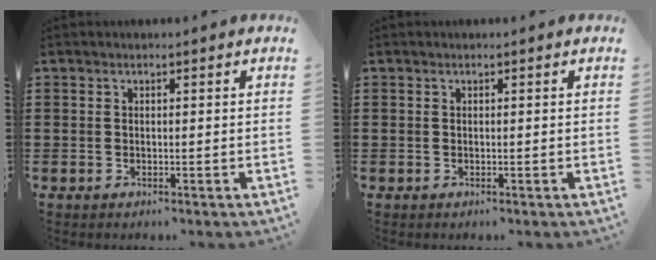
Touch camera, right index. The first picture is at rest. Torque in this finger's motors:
{"motor_torque": [0.84, 1.30, 0.00, 0.00]}